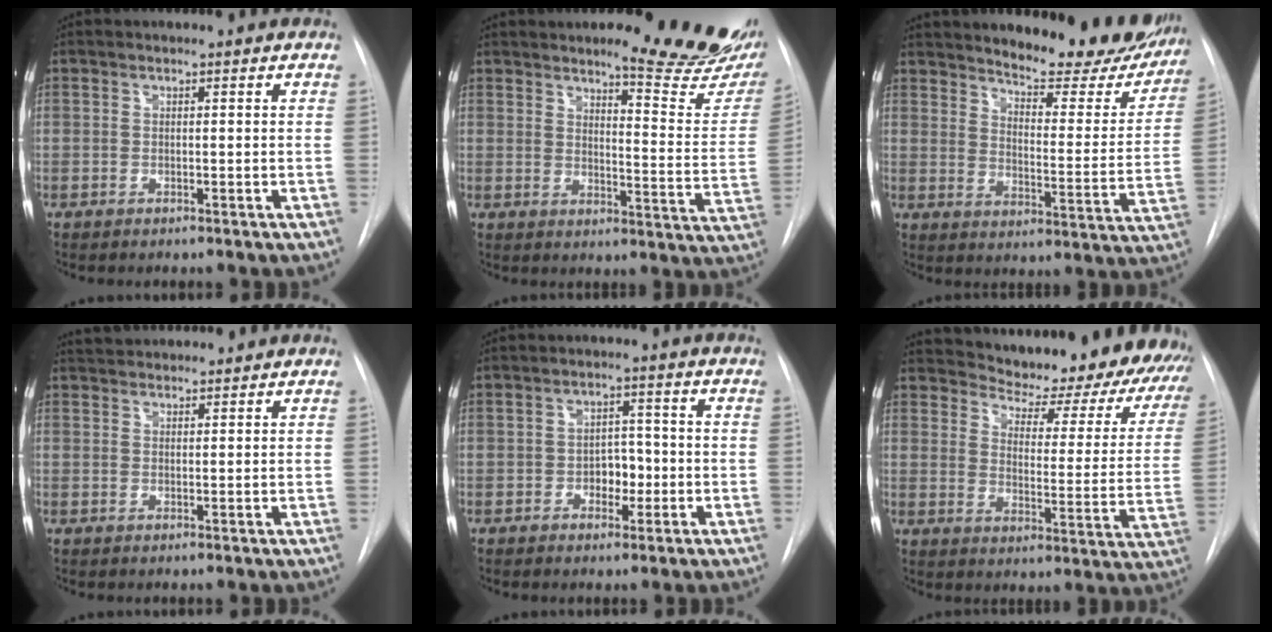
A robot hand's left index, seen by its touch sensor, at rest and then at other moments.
{"total": 15.6, "force": [13.2, 2.0, 8.0], "torque": [-0.086, -0.075, 0.149]}
{"total": 21.0, "force": [18.5, 5.1, 8.4], "torque": [-0.104, -0.052, 0.228]}
{"total": 8.8, "force": [8.4, 1.4, 2.2], "torque": [-0.043, 0.026, 0.136]}
{"total": 4.0, "force": [-1.1, 2.7, 2.8], "torque": [-0.035, 0.008, -0.014]}
{"total": 25.9, "force": [23.7, 6.1, 8.7], "torque": [-0.127, -0.096, 0.273]}